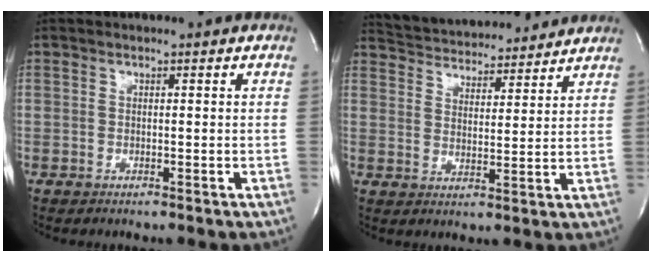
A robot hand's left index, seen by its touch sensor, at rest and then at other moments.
{"total": 14.9, "force": [14.1, 3.1, 3.7], "torque": [-0.061, 0.019, 0.206]}